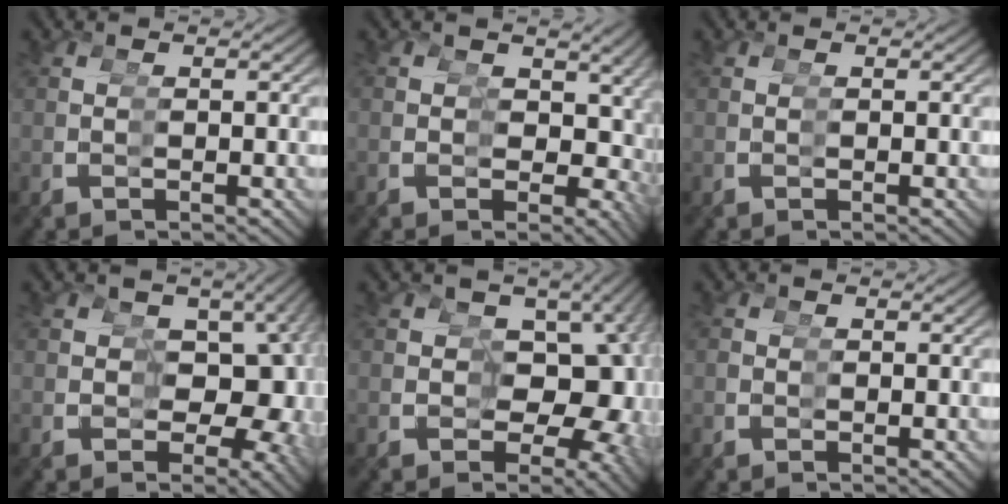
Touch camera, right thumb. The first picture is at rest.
{"total": 5.9, "force": [0.8, 5.0, 3.1], "torque": [-0.038, -0.034, 0.028]}
{"total": 0.0}
{"total": 12.3, "force": [-0.1, 9.9, 7.4], "torque": [-0.090, -0.039, 0.013]}
{"total": 14.1, "force": [-0.1, 11.3, 8.4], "torque": [-0.105, -0.038, 0.011]}
{"total": 0.9, "force": [-0.3, 0.9, -0.1], "torque": [-0.002, -0.009, -0.003]}